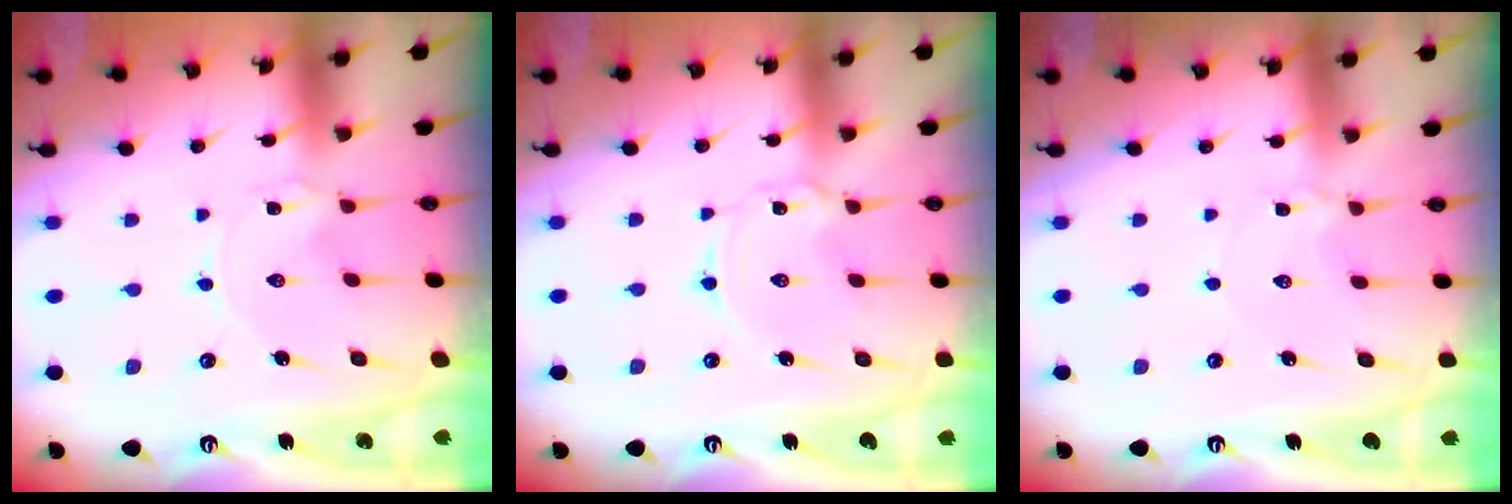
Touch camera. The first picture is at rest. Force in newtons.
{"total": 1.6, "press": 1.5, "slide": 0.2}
{"total": 2.7, "press": 2.7, "slide": 0.3}